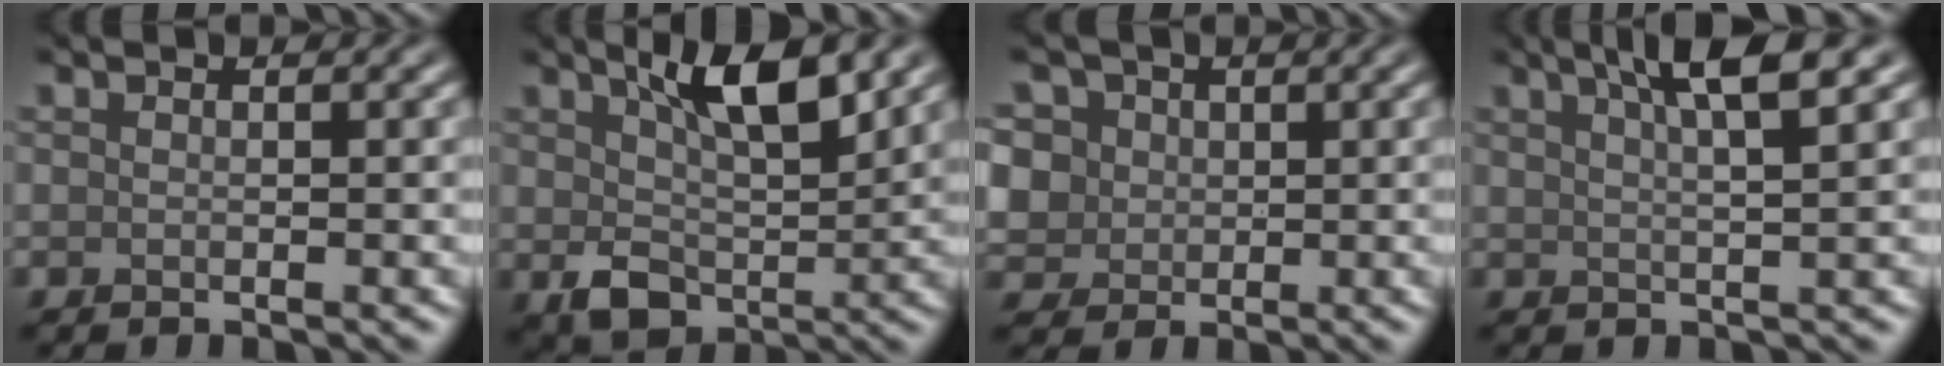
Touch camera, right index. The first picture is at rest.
{"total": 6.6, "force": [2.2, 3.4, 5.2], "torque": [-0.089, -0.002, 0.038]}
{"total": 8.2, "force": [3.4, 6.4, 3.7], "torque": [-0.084, 0.023, 0.042]}
{"total": 5.2, "force": [3.0, 1.0, 4.1], "torque": [-0.049, 0.018, 0.040]}